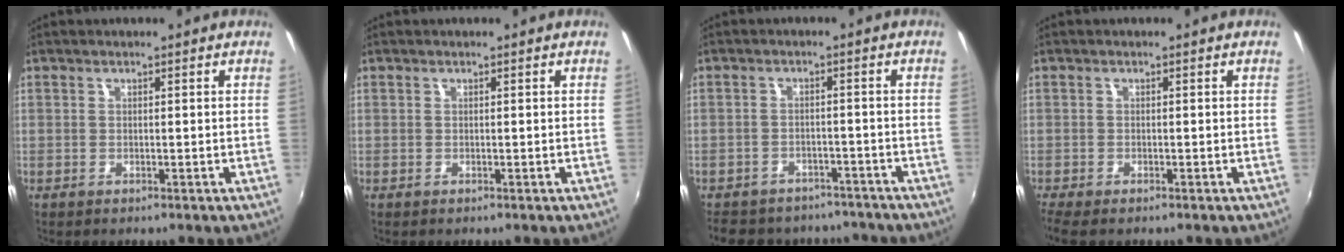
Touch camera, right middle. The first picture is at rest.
{"total": 0.0}
{"total": 15.1, "force": [-12.6, 6.7, 4.9], "torque": [-0.116, 0.007, -0.164]}
{"total": 2.9, "force": [-2.3, 0.5, 1.8], "torque": [-0.038, -0.017, -0.041]}